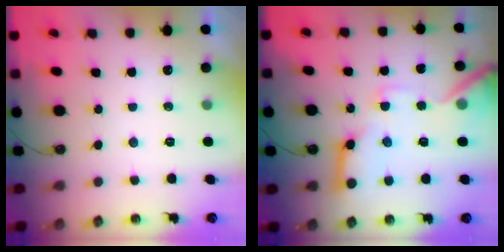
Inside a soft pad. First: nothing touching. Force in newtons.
{"total": 16.8, "press": 16.7, "slide": 1.9}